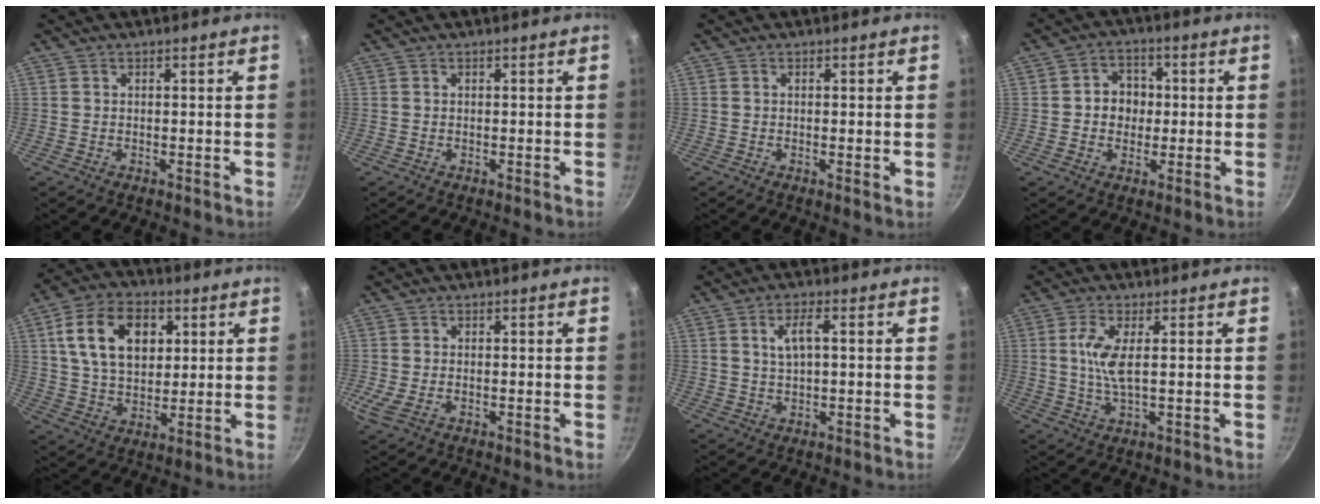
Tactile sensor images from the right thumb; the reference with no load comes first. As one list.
[{"total": 0.0}, {"total": 0.9, "force": [-0.1, 0.1, 0.9], "torque": [-0.015, -0.002, -0.003]}, {"total": 6.4, "force": [0.1, 5.6, 3.1], "torque": [-0.013, 0.009, -0.006]}, {"total": 15.7, "force": [4.6, 10.6, 10.6], "torque": [-0.162, 0.000, 0.075]}, {"total": 3.1, "force": [-0.8, 1.7, 2.4], "torque": [-0.055, -0.006, -0.016]}, {"total": 4.6, "force": [0.9, 1.7, 4.1], "torque": [-0.073, 0.013, 0.020]}, {"total": 6.0, "force": [0.8, 1.7, 5.7], "torque": [-0.130, -0.001, 0.018]}]